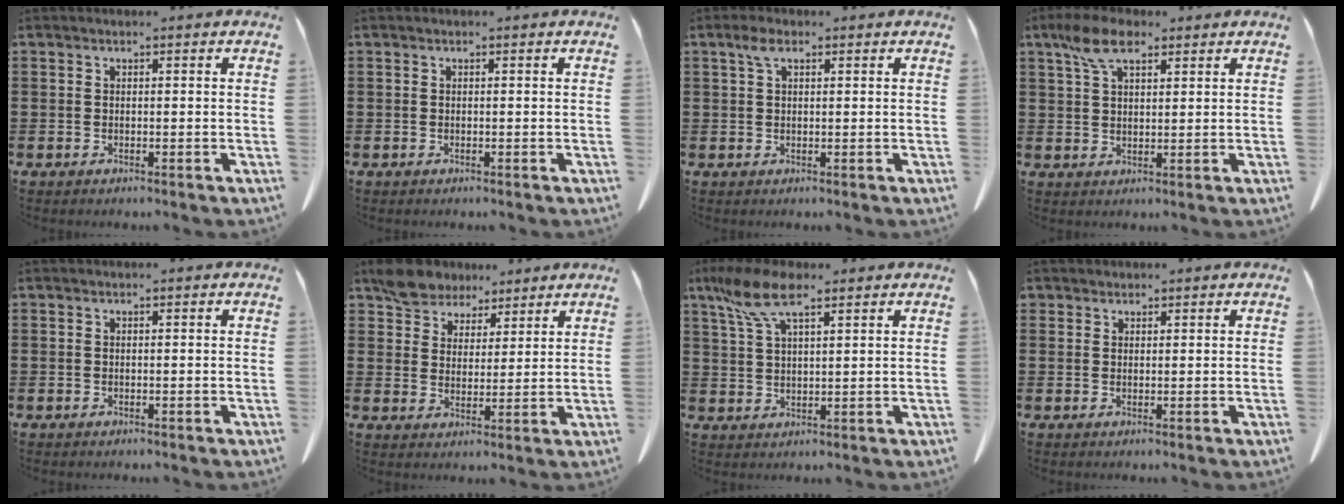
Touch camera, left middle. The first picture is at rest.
{"total": 0.0}
{"total": 2.5, "force": [1.1, 1.0, 2.0], "torque": [-0.045, 0.005, 0.018]}
{"total": 6.6, "force": [4.0, 2.7, 4.5], "torque": [-0.101, 0.006, 0.074]}
{"total": 0.0}
{"total": 5.8, "force": [5.1, 2.8, 0.5], "torque": [-0.037, -0.008, 0.099]}
{"total": 7.7, "force": [5.0, 2.2, 5.5], "torque": [-0.126, -0.007, 0.089]}
{"total": 1.4, "force": [1.2, 0.6, 0.0], "torque": [-0.003, 0.002, 0.025]}